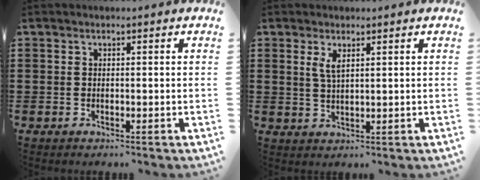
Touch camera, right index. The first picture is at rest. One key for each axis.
{"total": 2.6, "fx": 1.4, "fy": 0.9, "fz": 2.0, "tx": -0.043, "ty": 0.003, "tz": 0.024}